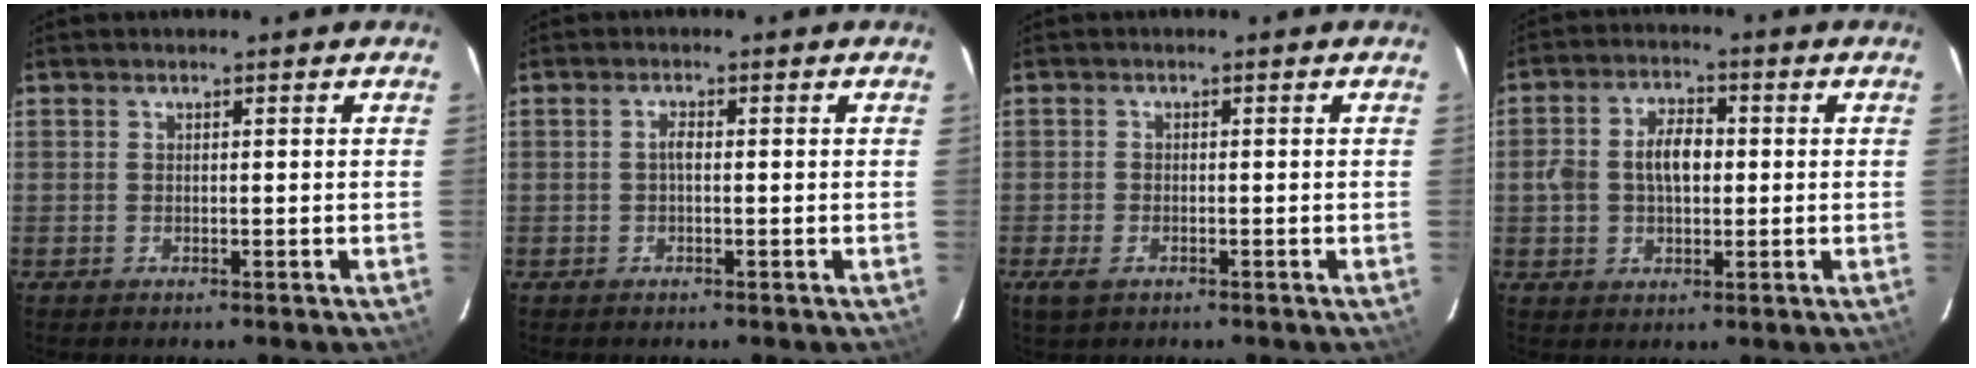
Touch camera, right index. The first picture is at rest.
{"total": 1.2, "force": [-0.1, 0.5, 1.1], "torque": [-0.021, 0.006, -0.004]}
{"total": 3.1, "force": [-1.8, 1.7, 1.8], "torque": [-0.040, -0.008, -0.034]}
{"total": 7.3, "force": [0.2, 4.6, 5.6], "torque": [-0.108, 0.018, 0.005]}